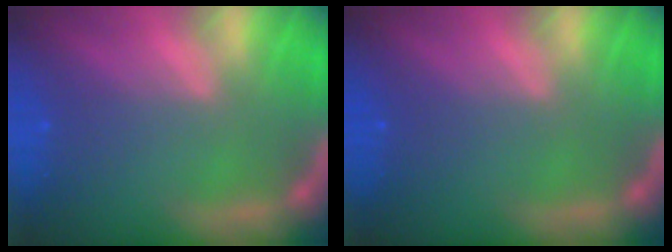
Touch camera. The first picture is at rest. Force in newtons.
{"total": 0.0}